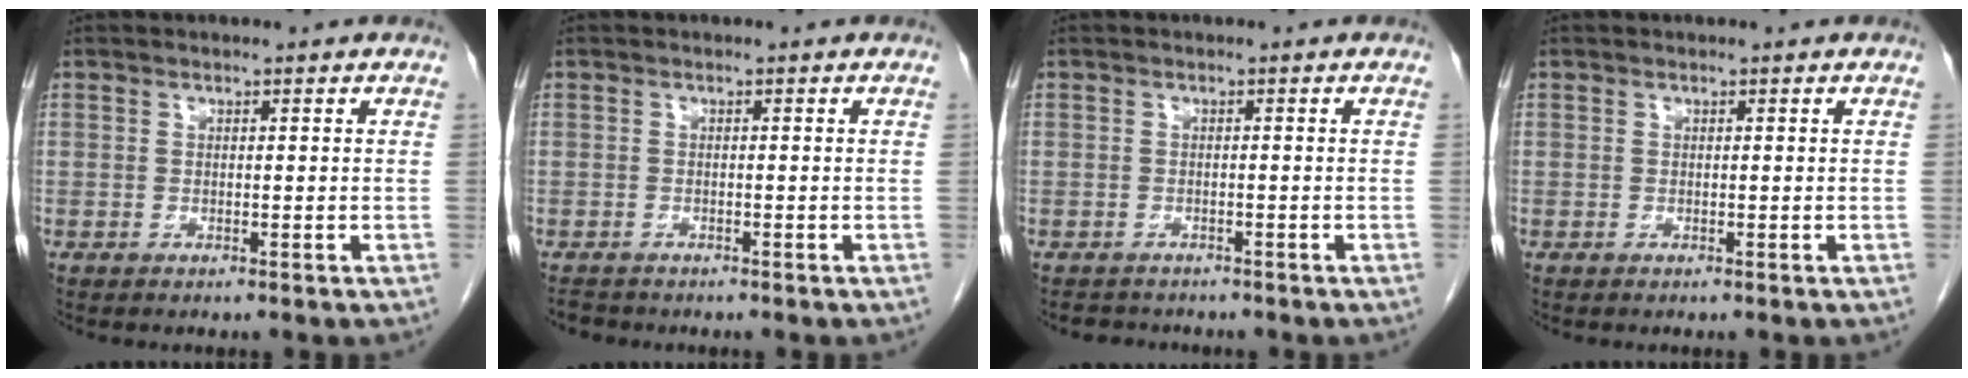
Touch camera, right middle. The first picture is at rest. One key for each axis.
{"total": 1.4, "fx": -1.3, "fy": 0.5, "fz": 0.0, "tx": -0.006, "ty": -0.003, "tz": -0.020}
{"total": 2.8, "fx": -2.5, "fy": 1.2, "fz": 0.0, "tx": -0.003, "ty": -0.001, "tz": -0.038}
{"total": 0.0}